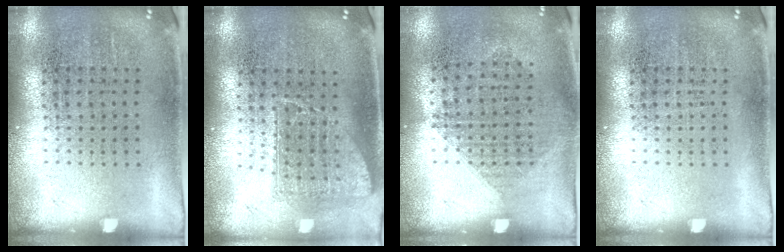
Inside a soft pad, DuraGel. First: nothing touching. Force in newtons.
{"total": 1.4, "press": 1.1, "slide": 0.9}
{"total": 1.0, "press": 0.9, "slide": 0.5}
{"total": 0.0}